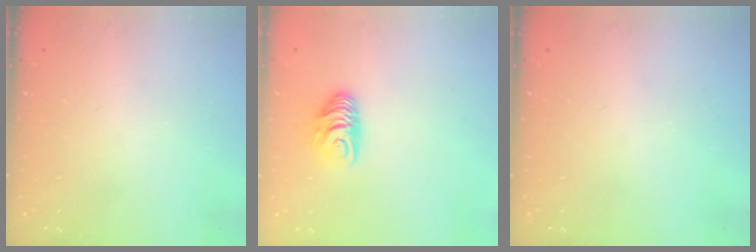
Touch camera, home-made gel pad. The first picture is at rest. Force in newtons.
{"total": 7.5, "press": 7.4, "slide": 0.6}
{"total": 0.0}